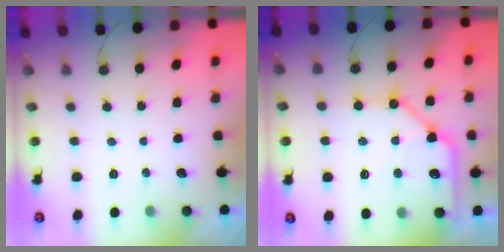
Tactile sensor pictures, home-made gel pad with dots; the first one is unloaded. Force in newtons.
{"total": 13.3, "press": 13.2, "slide": 1.7}